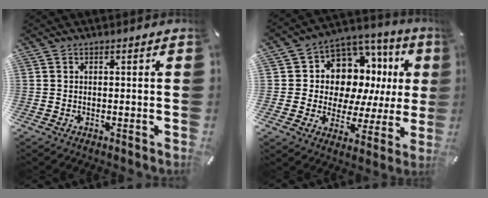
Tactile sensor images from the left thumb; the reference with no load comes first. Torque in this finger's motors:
{"motor_torque": [1.19, 1.41, 0.76, 0.40, 0.11]}